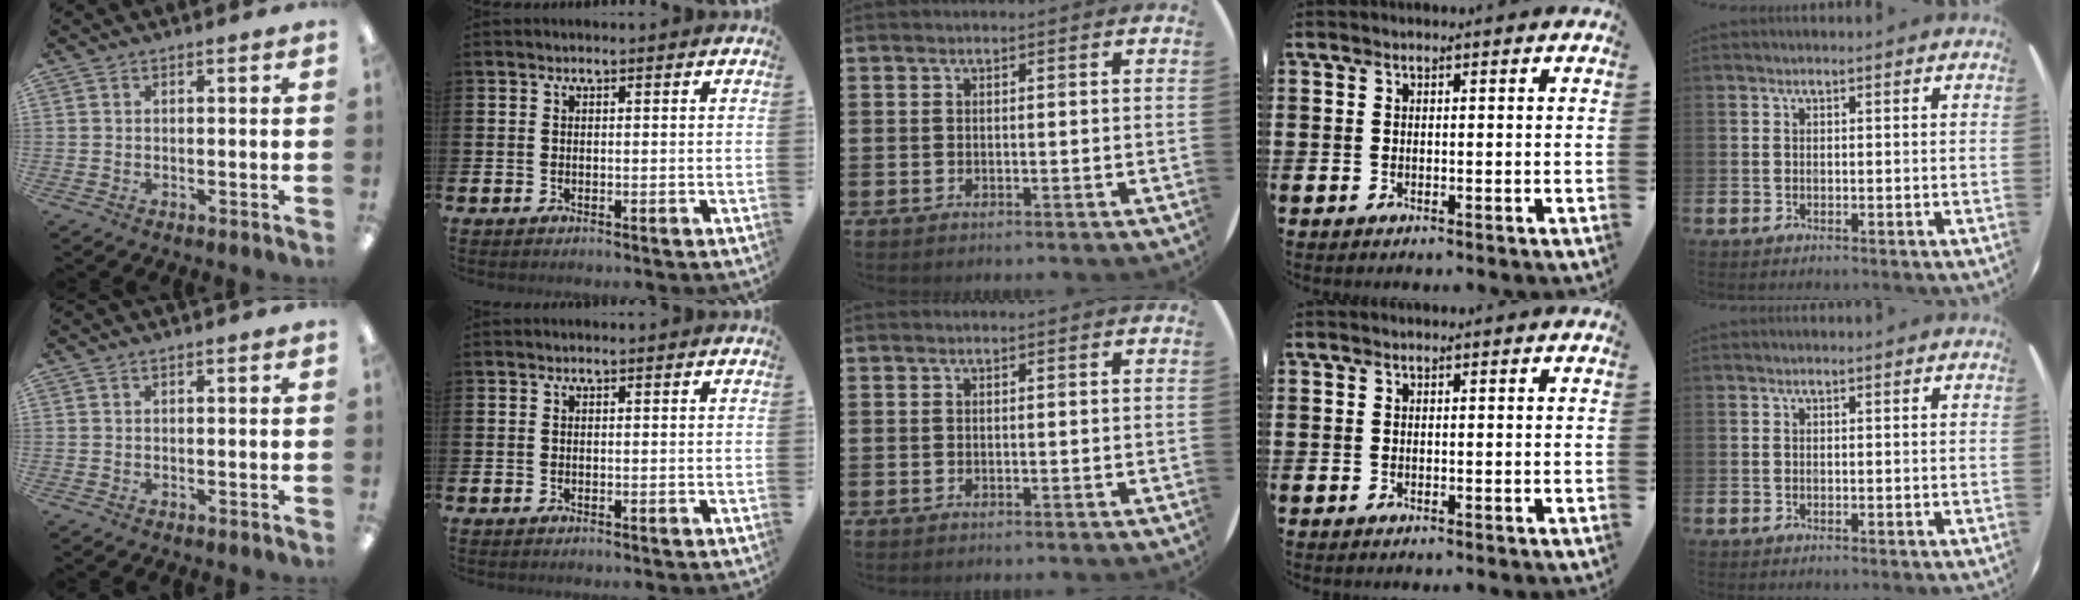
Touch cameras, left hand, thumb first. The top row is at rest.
{}